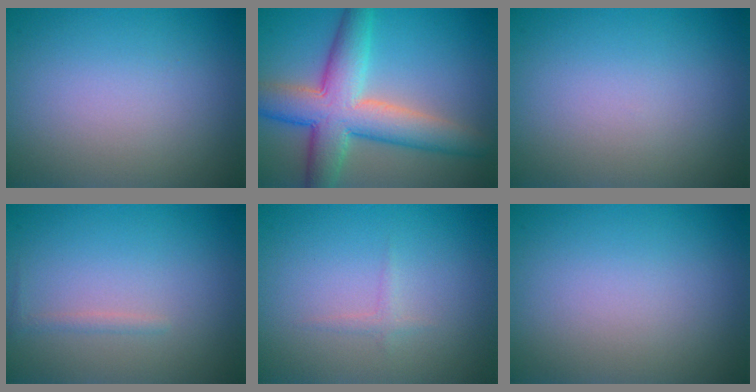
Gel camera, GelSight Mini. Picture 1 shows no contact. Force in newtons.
{"total": 8.5, "press": 8.5, "slide": 0.2}
{"total": 0.0}
{"total": 0.7, "press": 0.7, "slide": 0.0}
{"total": 0.7, "press": 0.7, "slide": 0.0}
{"total": 0.0}